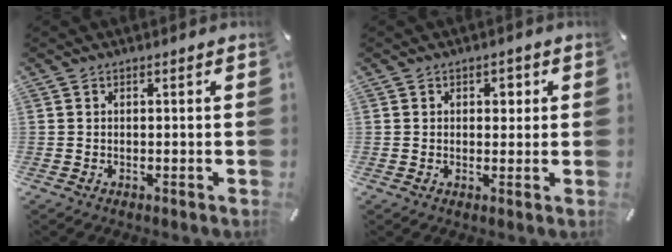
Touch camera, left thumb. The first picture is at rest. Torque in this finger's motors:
{"motor_torque": [0.31, -0.40, 0.13, 0.10, 0.01]}